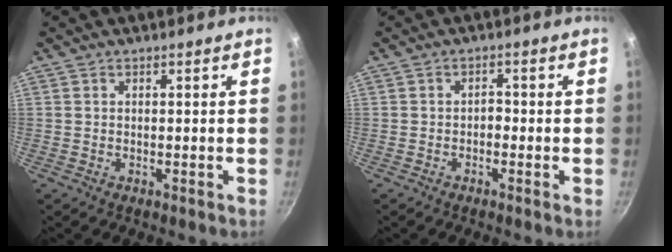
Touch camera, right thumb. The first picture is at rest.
{"total": 1.5, "force": [-0.7, 0.8, 1.0], "torque": [-0.014, 0.009, -0.015]}